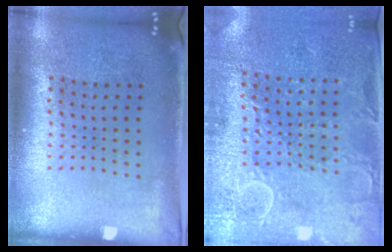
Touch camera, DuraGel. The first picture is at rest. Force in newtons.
{"total": 2.9, "press": 2.8, "slide": 0.4}